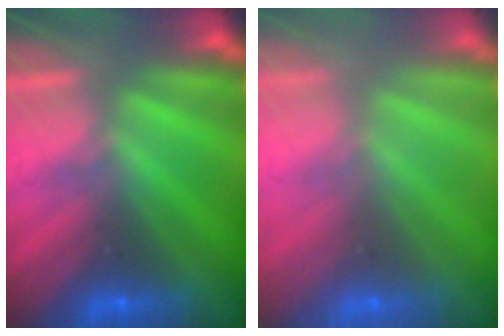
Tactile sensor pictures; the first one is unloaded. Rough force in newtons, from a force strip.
{"total": 8.6}